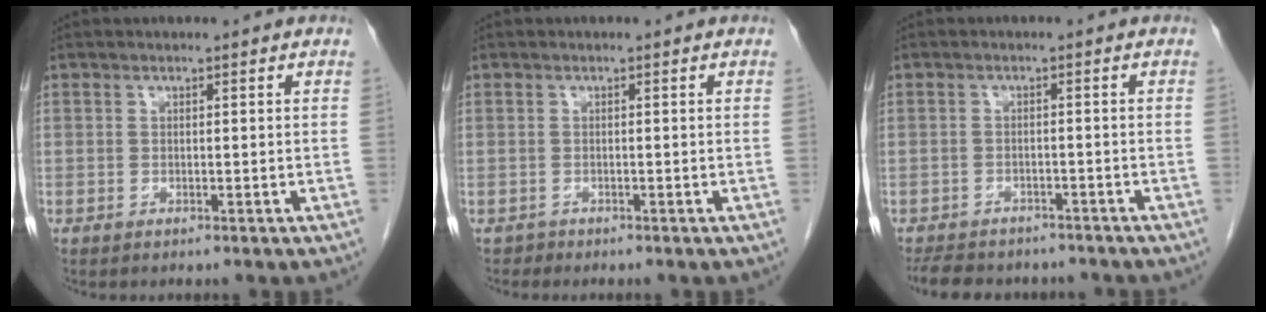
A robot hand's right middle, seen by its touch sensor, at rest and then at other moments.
{"total": 0.6, "force": [-0.5, 0.1, -0.2], "torque": [-0.007, -0.004, -0.011]}
{"total": 11.0, "force": [-9.5, 4.2, 3.6], "torque": [-0.077, -0.003, -0.121]}